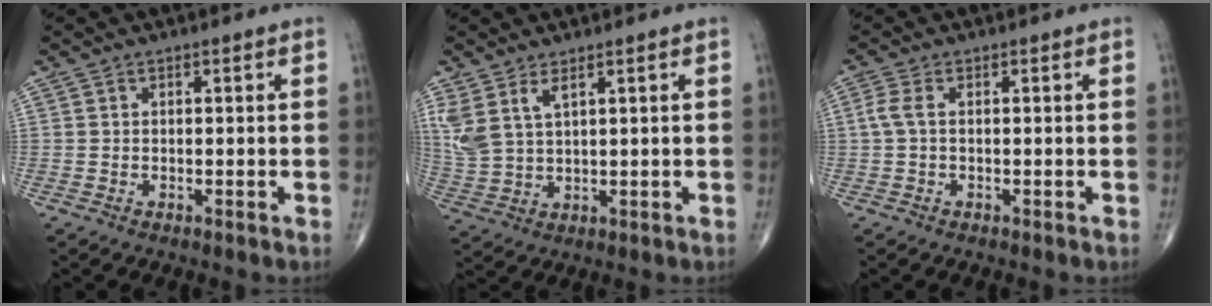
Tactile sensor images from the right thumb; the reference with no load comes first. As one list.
[{"total": 6.8, "force": [3.6, 2.8, 5.0], "torque": [-0.119, -0.011, 0.084]}, {"total": 2.4, "force": [0.1, 1.0, 2.2], "torque": [-0.059, 0.003, 0.000]}]